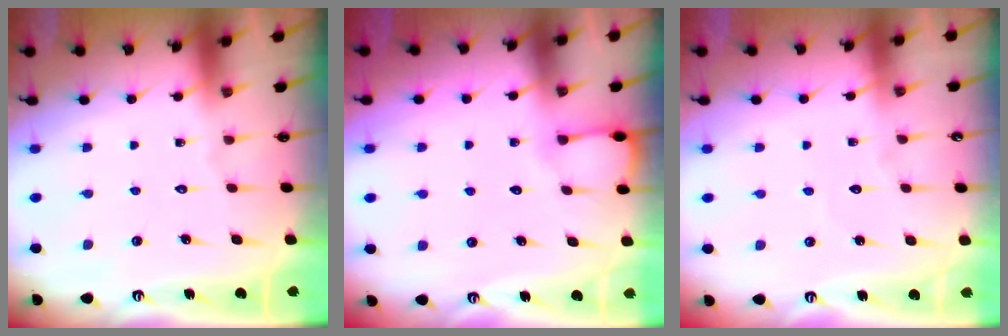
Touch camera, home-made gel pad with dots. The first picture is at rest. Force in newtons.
{"total": 3.1, "press": 3.1, "slide": 0.3}
{"total": 2.9, "press": 2.9, "slide": 0.2}